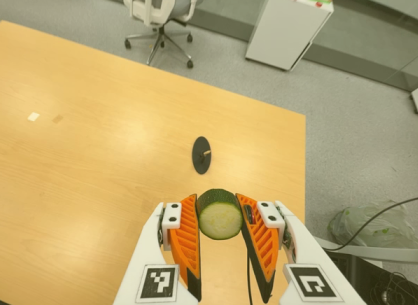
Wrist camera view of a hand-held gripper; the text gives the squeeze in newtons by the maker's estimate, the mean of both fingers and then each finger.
{"total": 13.1, "left": 13.9, "right": 12.3}